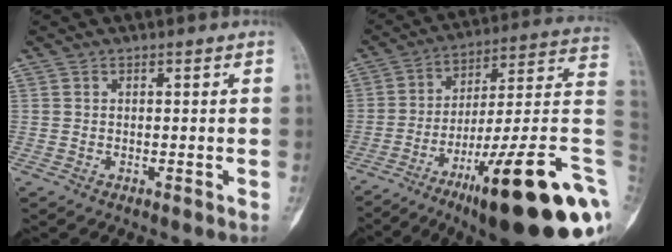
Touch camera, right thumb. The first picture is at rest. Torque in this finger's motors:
{"motor_torque": [3.68, 1.33, 1.31, -1.47, 0.62]}